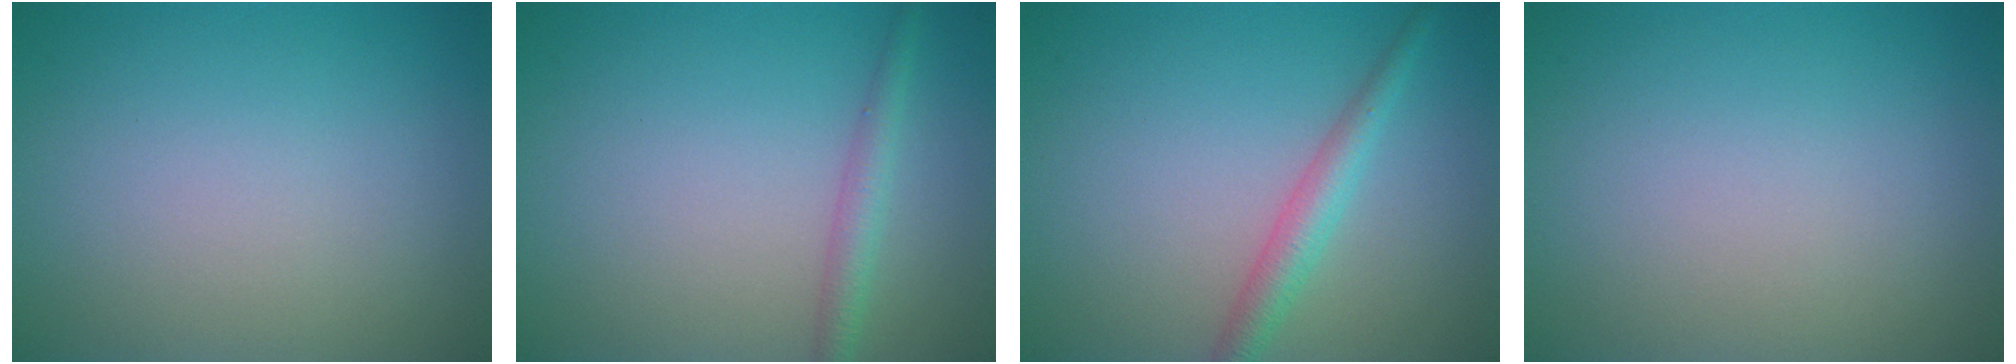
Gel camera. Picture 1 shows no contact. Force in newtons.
{"total": 2.0, "press": 2.0, "slide": 0.0}
{"total": 2.6, "press": 2.6, "slide": 0.0}
{"total": 0.0}